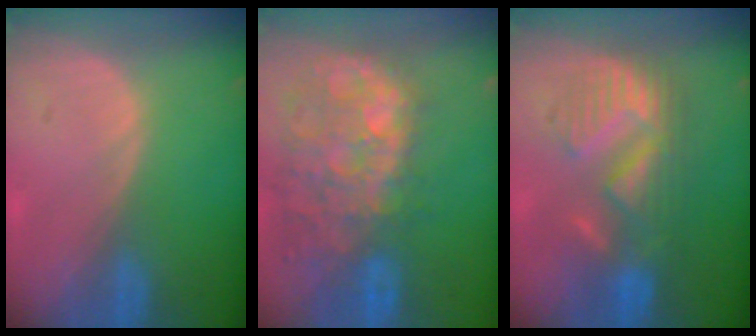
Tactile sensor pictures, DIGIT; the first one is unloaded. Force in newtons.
{"total": 13.5, "press": 11.6, "slide": 6.8}
{"total": 8.7, "press": 8.7, "slide": 0.6}